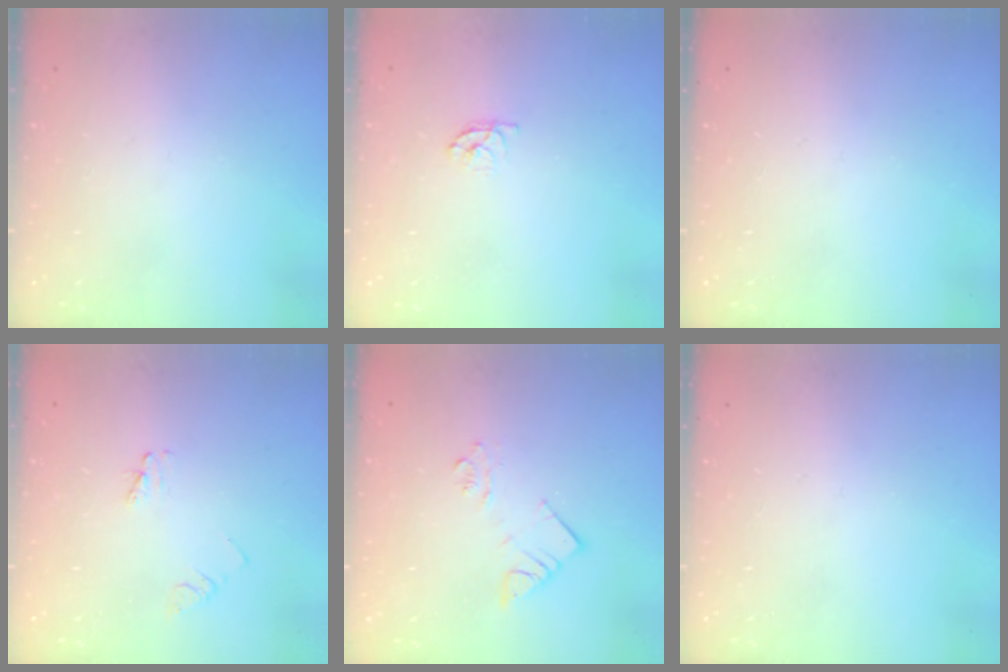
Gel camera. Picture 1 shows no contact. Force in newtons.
{"total": 4.5, "press": 4.5, "slide": 0.3}
{"total": 0.0}
{"total": 2.9, "press": 2.9, "slide": 0.3}
{"total": 4.3, "press": 4.3, "slide": 0.3}
{"total": 0.0}